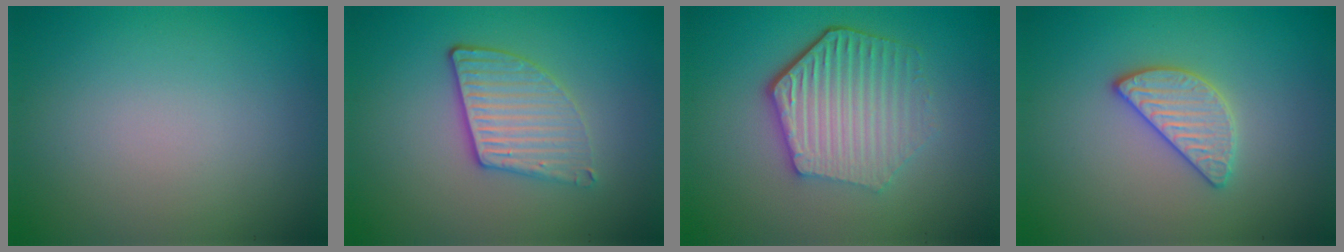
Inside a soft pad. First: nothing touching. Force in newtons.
{"total": 3.8, "press": 3.2, "slide": 1.9}
{"total": 5.9, "press": 4.5, "slide": 3.9}
{"total": 2.8, "press": 2.7, "slide": 0.5}